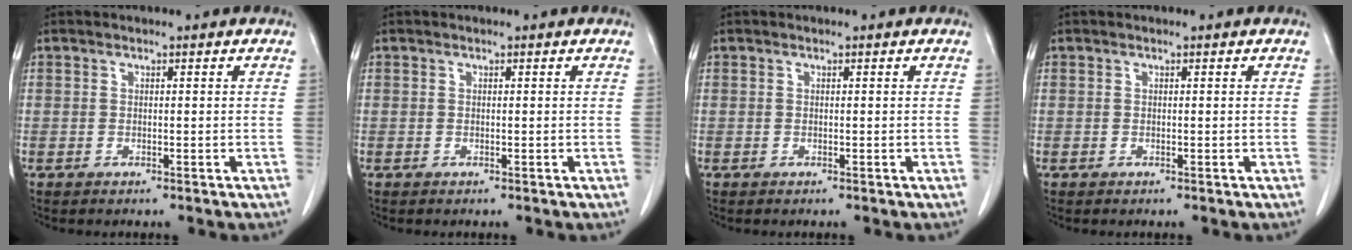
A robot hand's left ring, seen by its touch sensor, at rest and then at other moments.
{"total": 0.0}
{"total": 0.0}
{"total": 0.0}